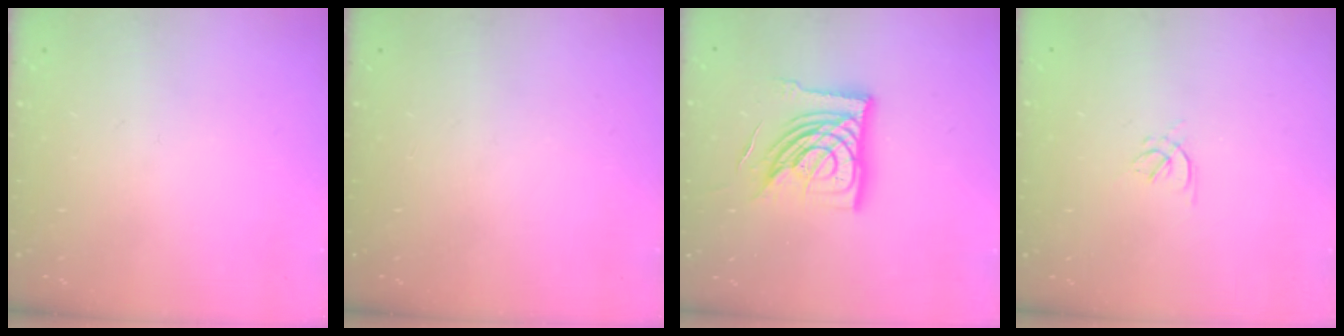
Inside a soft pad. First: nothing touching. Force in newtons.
{"total": 0.0}
{"total": 15.6, "press": 15.5, "slide": 1.2}
{"total": 1.5, "press": 1.4, "slide": 0.6}